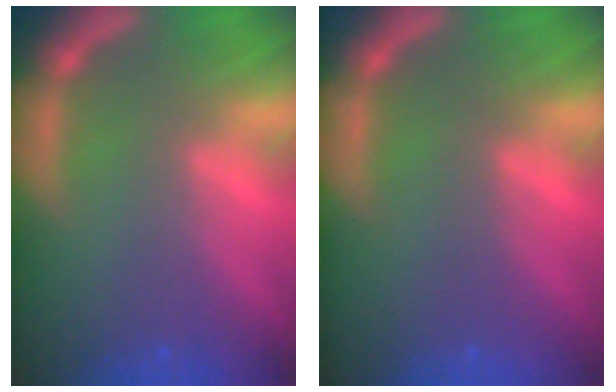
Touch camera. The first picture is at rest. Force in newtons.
{"total": 0.0}